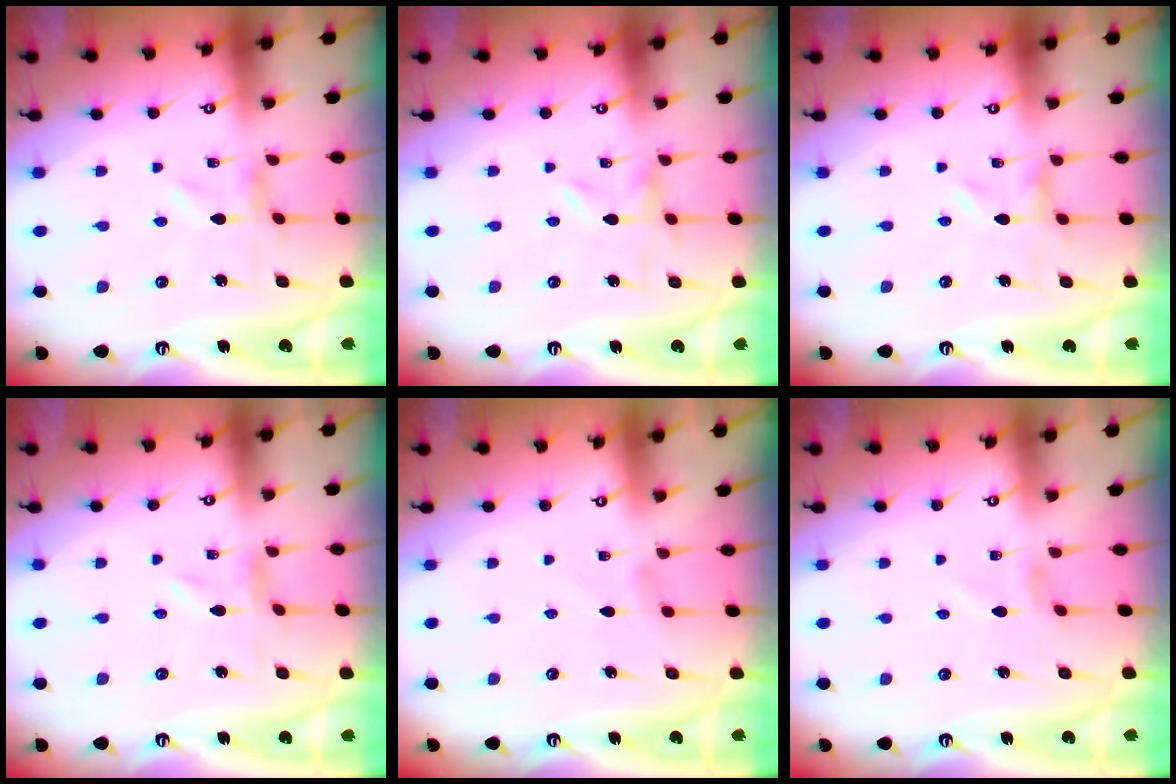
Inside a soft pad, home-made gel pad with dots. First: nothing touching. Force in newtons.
{"total": 0.0}
{"total": 1.2, "press": 1.1, "slide": 0.2}
{"total": 0.0}
{"total": 0.9, "press": 0.9, "slide": 0.3}
{"total": 1.1, "press": 1.0, "slide": 0.3}